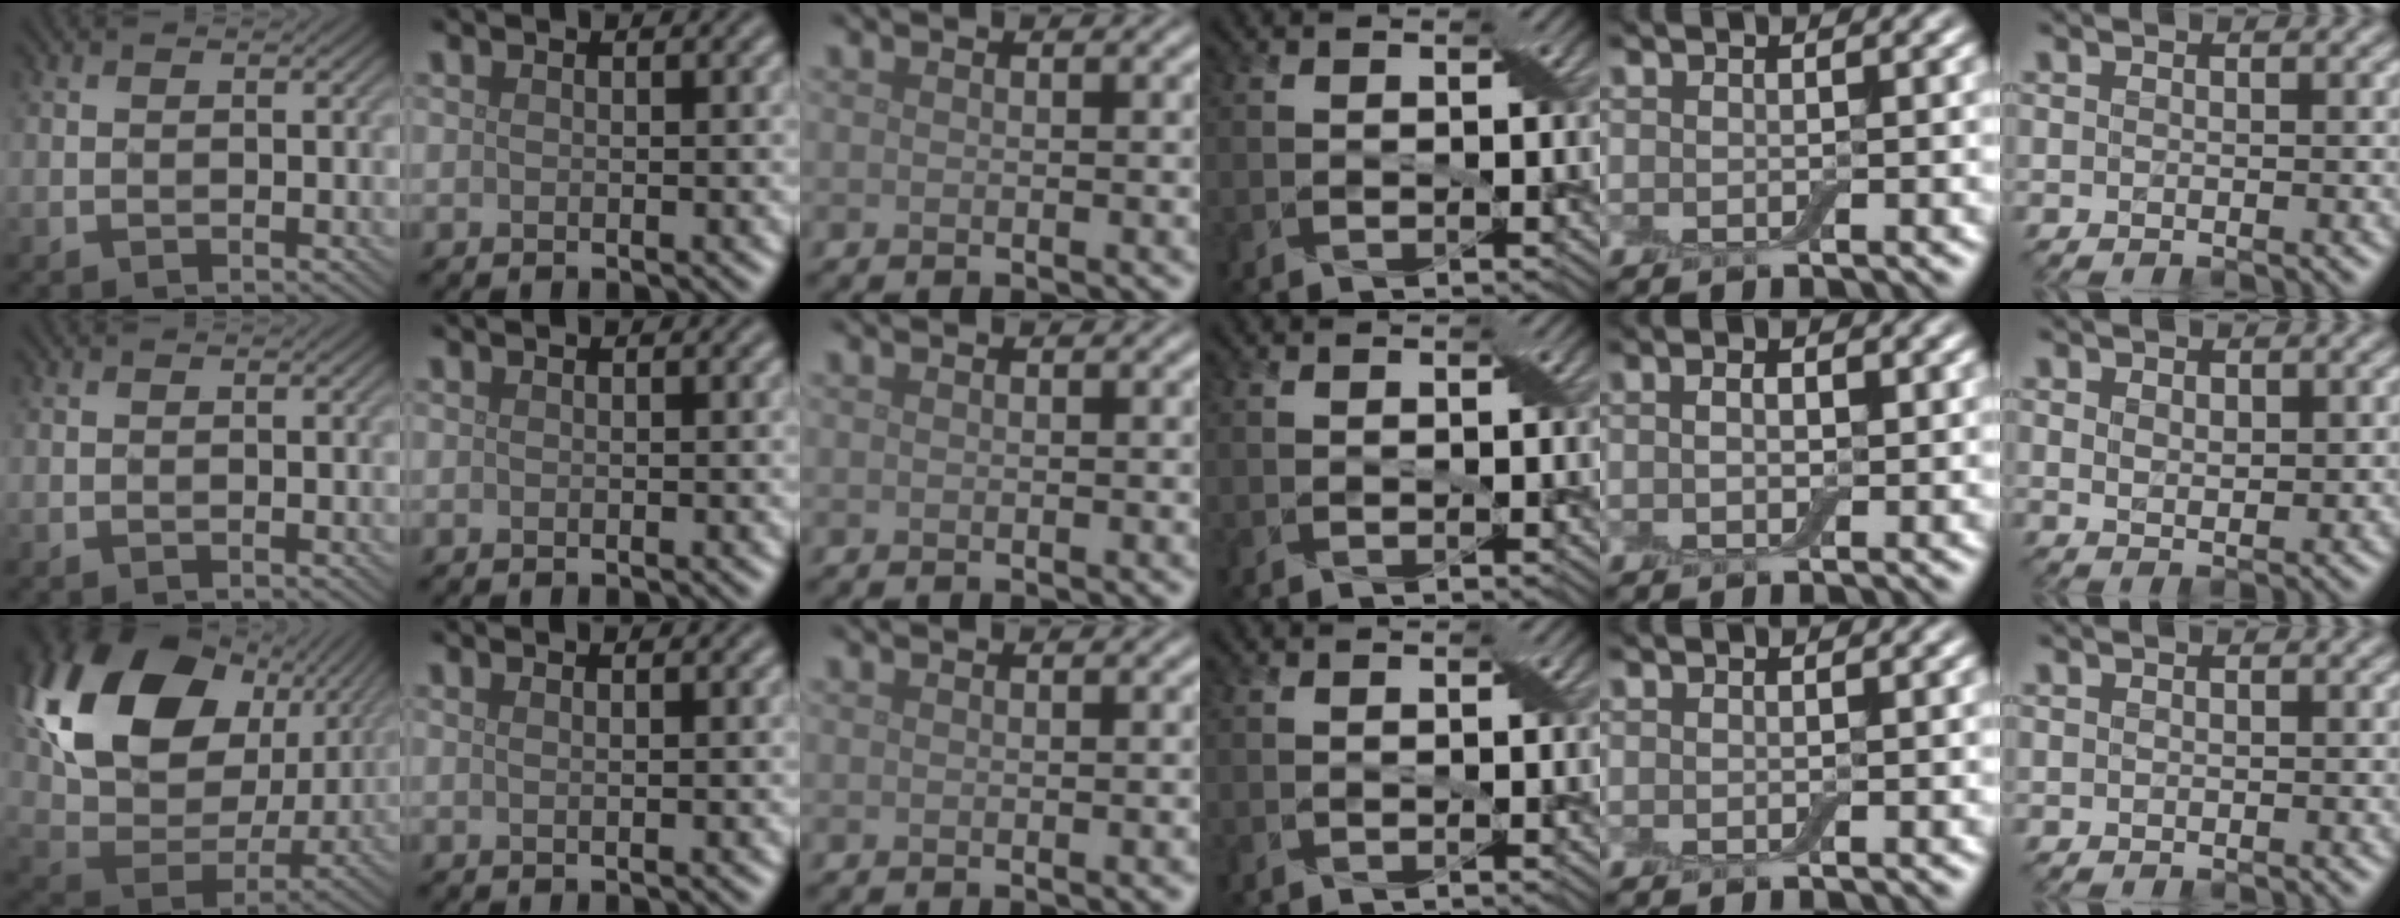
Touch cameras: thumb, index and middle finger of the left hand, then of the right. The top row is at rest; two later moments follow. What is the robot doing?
{"motion": "peel", "object": "adhesive wrap"}